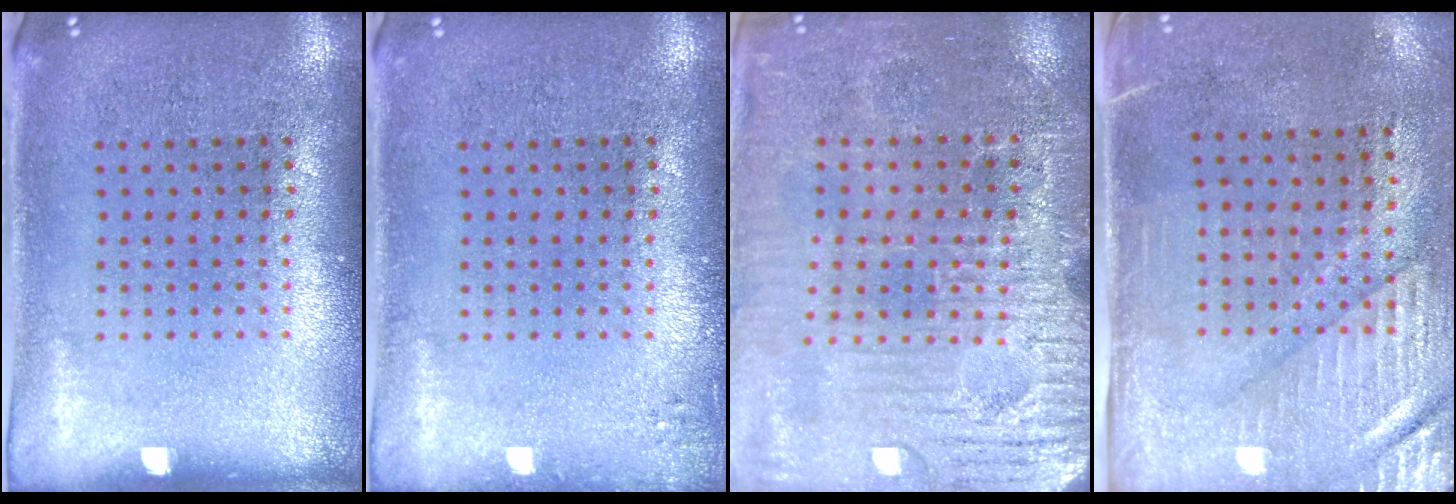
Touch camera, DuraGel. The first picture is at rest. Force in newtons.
{"total": 1.0, "press": 1.0, "slide": 0.2}
{"total": 3.6, "press": 3.5, "slide": 0.4}
{"total": 3.0, "press": 2.6, "slide": 1.5}